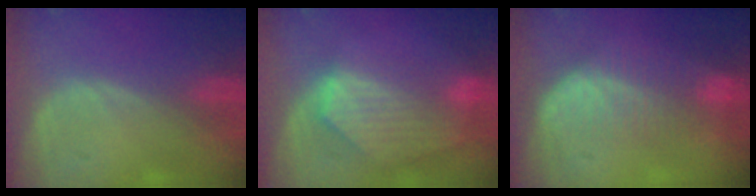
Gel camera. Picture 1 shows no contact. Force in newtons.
{"total": 9.2, "press": 8.0, "slide": 4.5}
{"total": 7.3, "press": 6.7, "slide": 2.9}